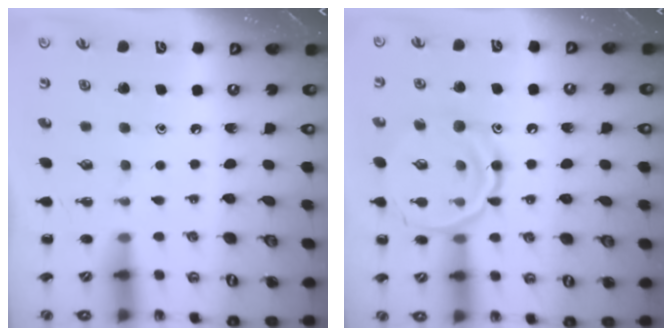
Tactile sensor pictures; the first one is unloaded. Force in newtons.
{"total": 16.0, "press": 15.9, "slide": 1.3}